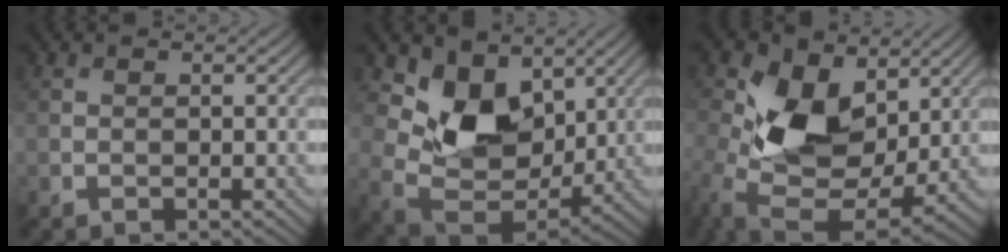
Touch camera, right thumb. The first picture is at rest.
{"total": 10.2, "force": [4.6, 6.8, 6.0], "torque": [-0.129, -0.021, 0.083]}
{"total": 13.0, "force": [2.3, 8.6, 9.5], "torque": [-0.217, -0.013, 0.040]}